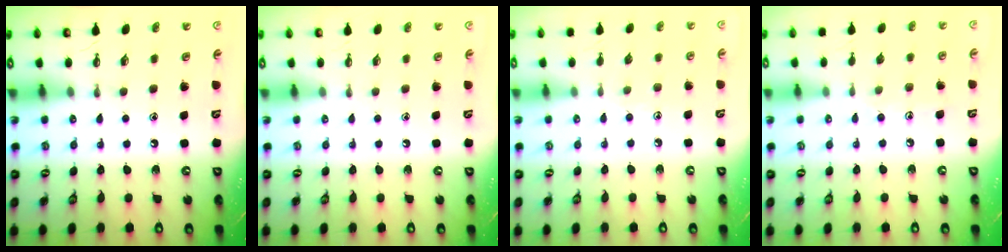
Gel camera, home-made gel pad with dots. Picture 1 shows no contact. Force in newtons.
{"total": 0.0}
{"total": 2.9, "press": 2.8, "slide": 0.2}
{"total": 6.1, "press": 6.1, "slide": 0.5}